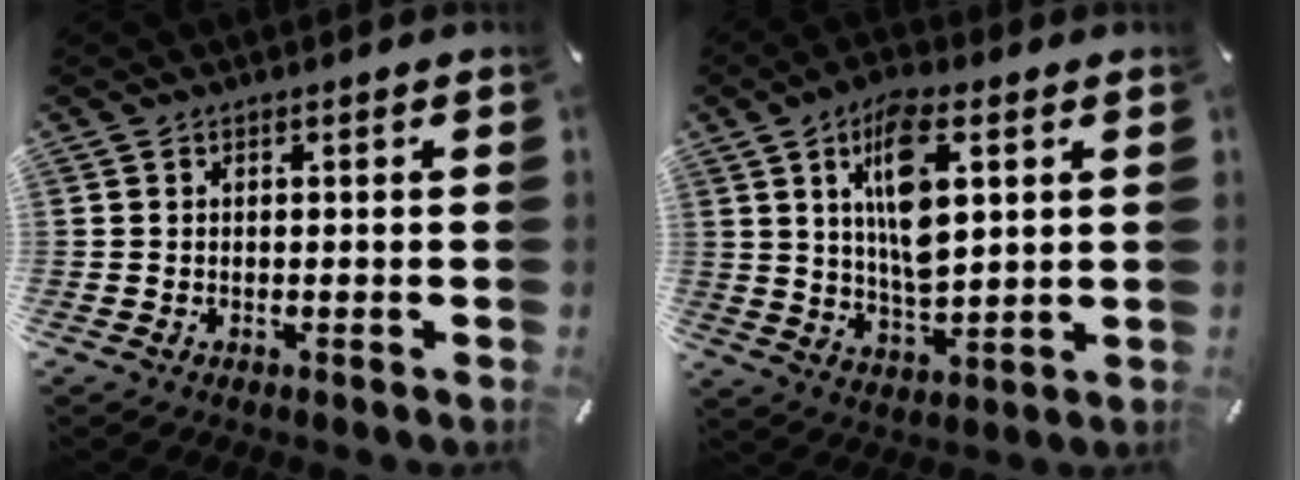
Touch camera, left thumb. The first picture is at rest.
{"total": 12.7, "force": [4.9, 5.8, 10.1], "torque": [-0.194, -0.002, 0.081]}